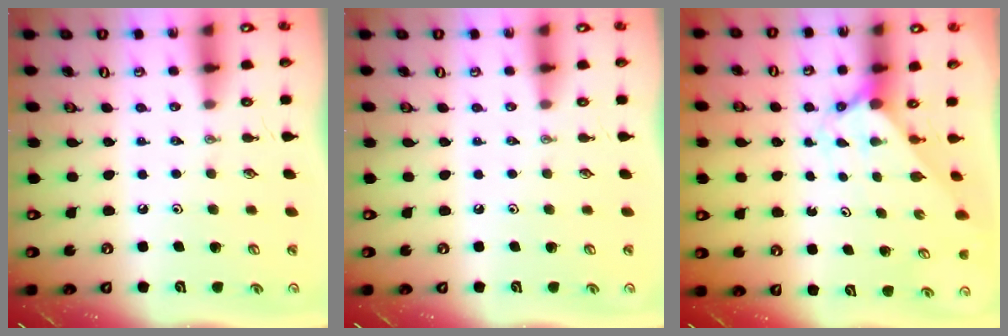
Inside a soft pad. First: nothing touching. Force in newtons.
{"total": 0.0}
{"total": 2.0, "press": 2.0, "slide": 0.2}